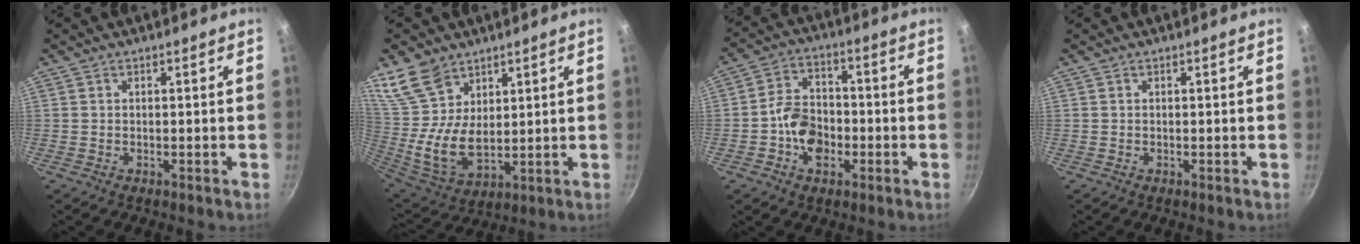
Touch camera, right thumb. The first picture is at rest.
{"total": 14.5, "force": [8.3, 9.0, 7.7], "torque": [-0.138, -0.050, 0.175]}
{"total": 9.2, "force": [-2.6, 6.5, 5.9], "torque": [-0.079, 0.028, -0.054]}
{"total": 0.0}